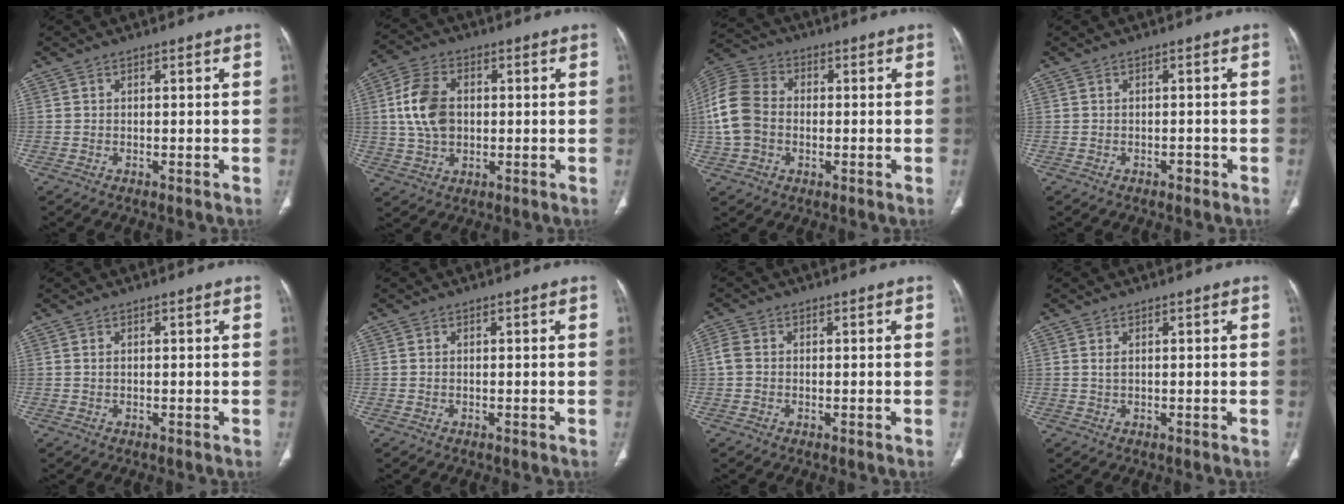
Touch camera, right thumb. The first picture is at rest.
{"total": 10.1, "force": [0.9, 6.9, 7.4], "torque": [-0.136, 0.009, 0.019]}
{"total": 11.7, "force": [-0.4, 8.9, 7.5], "torque": [-0.154, 0.028, -0.016]}
{"total": 1.0, "force": [-0.6, 0.6, 0.5], "torque": [-0.005, 0.004, -0.011]}
{"total": 0.5, "force": [0.2, 0.3, 0.4], "torque": [-0.012, 0.002, 0.004]}
{"total": 0.0}
{"total": 2.5, "force": [0.1, 2.0, 1.5], "torque": [-0.038, 0.004, -0.004]}
{"total": 1.1, "force": [0.3, 0.5, 0.9], "torque": [-0.022, 0.003, 0.011]}